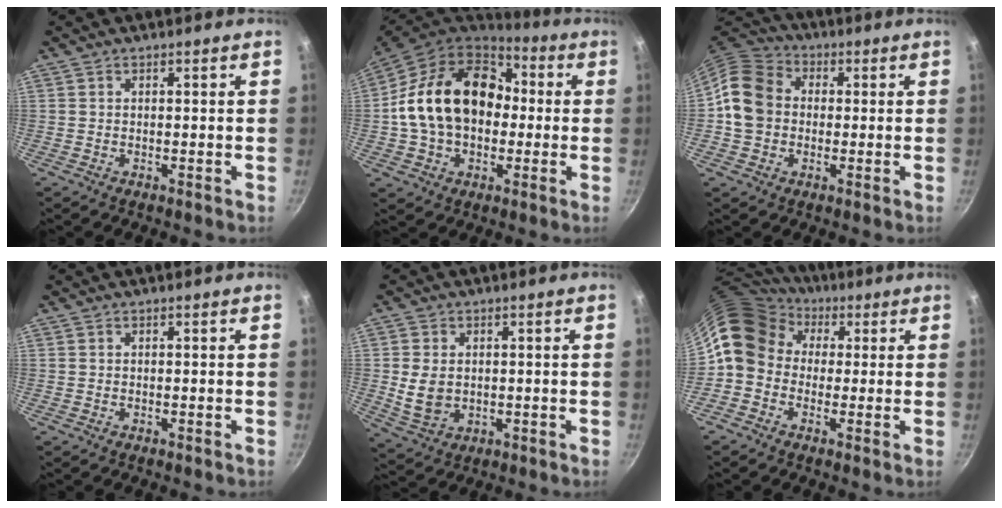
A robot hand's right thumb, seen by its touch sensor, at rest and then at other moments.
{"total": 22.0, "force": [1.1, 16.0, 15.1], "torque": [-0.244, 0.048, 0.016]}
{"total": 11.2, "force": [-0.1, 9.3, 6.1], "torque": [-0.086, 0.019, -0.021]}
{"total": 0.0}
{"total": 6.9, "force": [0.4, 5.2, 4.5], "torque": [-0.078, -0.008, 0.017]}
{"total": 12.4, "force": [2.2, 10.5, 6.2], "torque": [-0.096, 0.029, 0.018]}